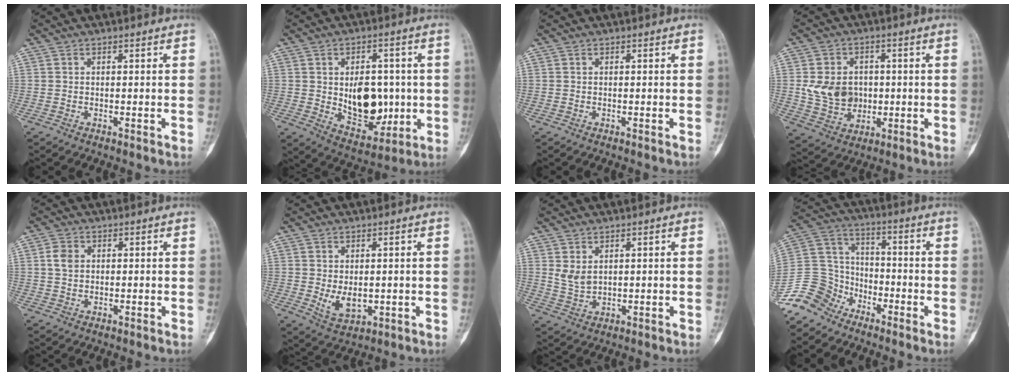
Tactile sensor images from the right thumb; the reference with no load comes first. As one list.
[{"total": 13.3, "force": [-0.4, 8.5, 10.2], "torque": [-0.103, -0.007, 0.015]}, {"total": 0.0}, {"total": 9.7, "force": [0.3, 8.1, 5.4], "torque": [-0.062, -0.004, 0.015]}, {"total": 3.3, "force": [0.8, 2.4, 2.1], "torque": [-0.039, 0.002, 0.015]}, {"total": 5.2, "force": [-0.2, 3.4, 4.0], "torque": [-0.056, -0.013, 0.013]}, {"total": 3.5, "force": [1.4, 2.1, 2.3], "torque": [-0.036, -0.012, 0.038]}, {"total": 12.4, "force": [-9.2, 8.0, 2.5], "torque": [-0.046, 0.069, -0.184]}]